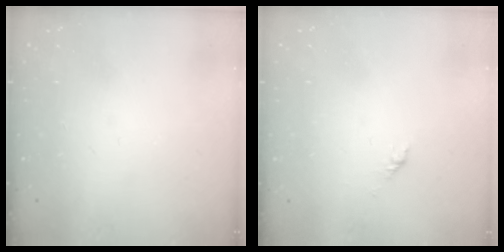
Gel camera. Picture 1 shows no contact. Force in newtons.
{"total": 1.5, "press": 1.4, "slide": 0.5}